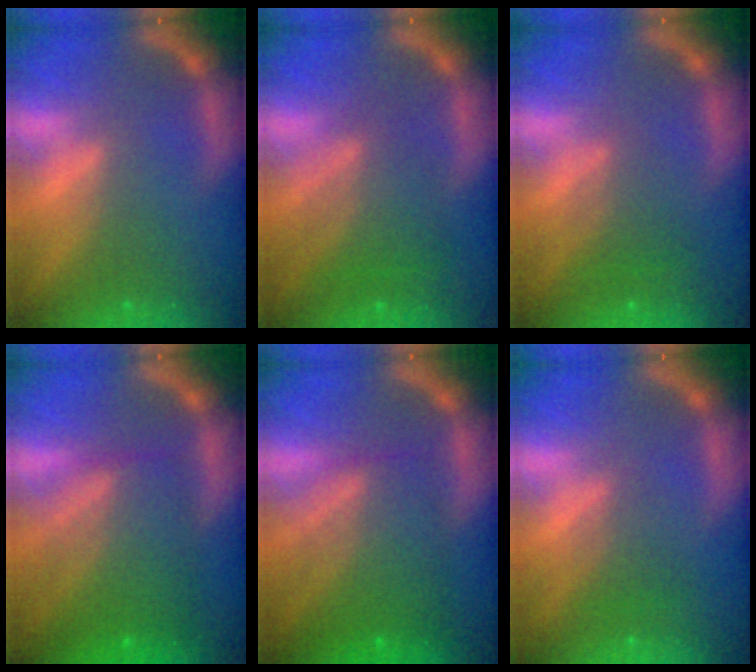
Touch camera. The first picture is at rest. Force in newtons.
{"total": 5.0}
{"total": 2.5}
{"total": 8.0}
{"total": 7.5}
{"total": 2.0}